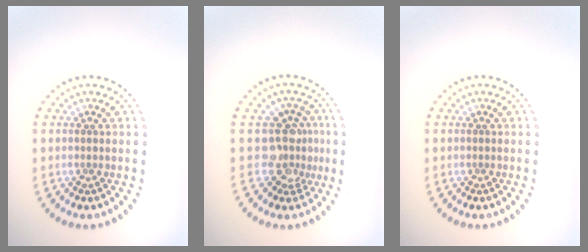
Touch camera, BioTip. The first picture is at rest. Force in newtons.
{"total": 3.7, "press": 2.7, "slide": 2.5}
{"total": 0.0}